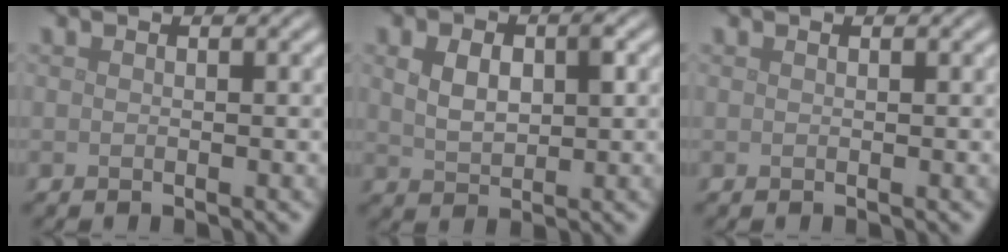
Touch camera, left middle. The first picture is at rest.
{"total": 3.6, "force": [0.9, 2.1, 2.8], "torque": [-0.060, 0.000, 0.020]}
{"total": 0.0}